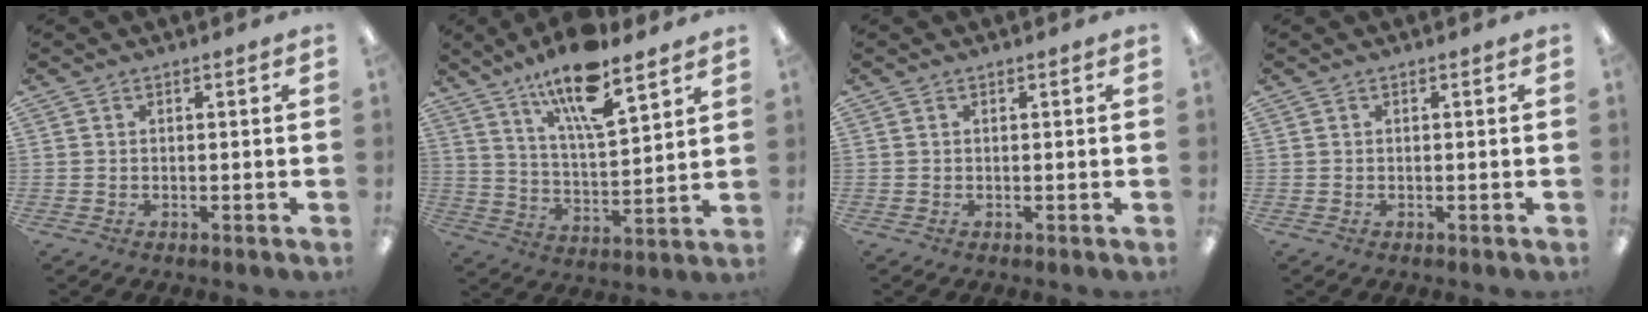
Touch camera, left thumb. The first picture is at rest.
{"total": 15.7, "force": [11.4, 3.9, 10.1], "torque": [-0.181, -0.055, 0.190]}
{"total": 0.0}
{"total": 0.0}